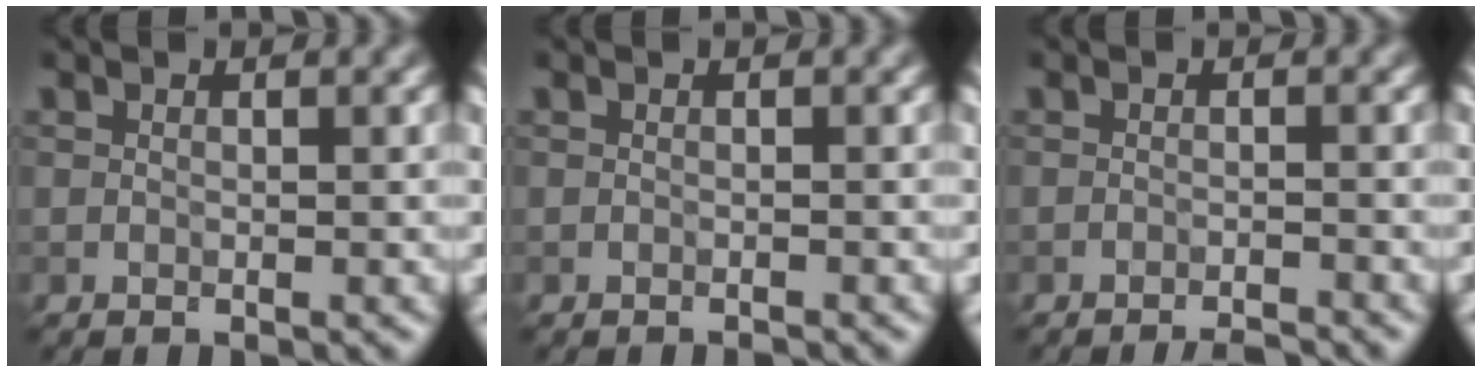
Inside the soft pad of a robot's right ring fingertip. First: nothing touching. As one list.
[{"total": 0.5, "force": [-0.5, 0.0, 0.2], "torque": [0.000, 0.000, -0.009]}, {"total": 2.2, "force": [-1.9, 0.2, 1.1], "torque": [-0.008, -0.002, -0.032]}]